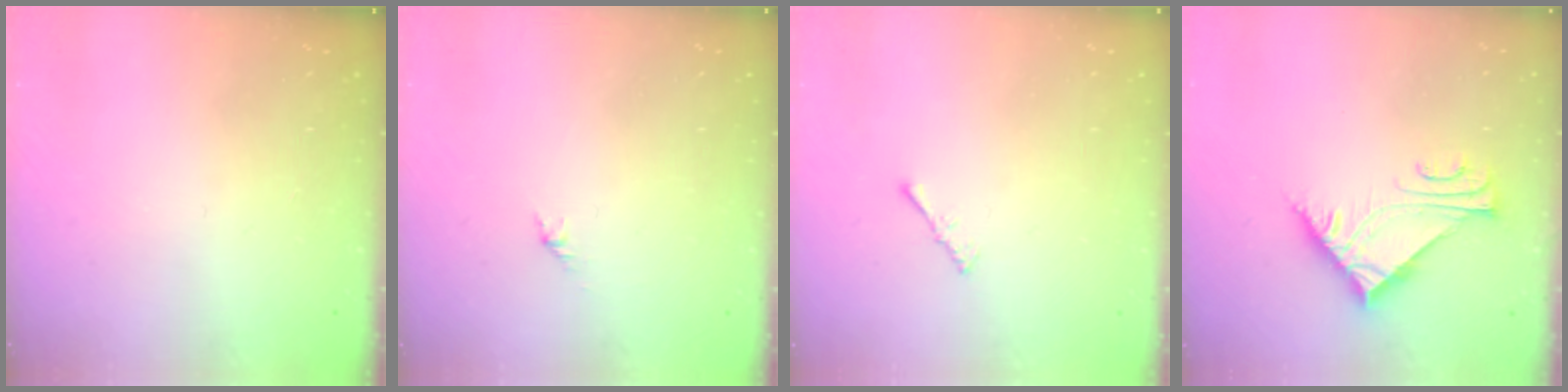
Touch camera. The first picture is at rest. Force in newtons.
{"total": 1.7, "press": 1.6, "slide": 0.7}
{"total": 0.7, "press": 0.6, "slide": 0.3}
{"total": 6.7, "press": 6.7, "slide": 0.4}